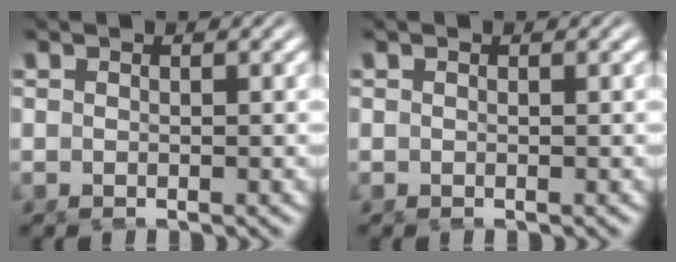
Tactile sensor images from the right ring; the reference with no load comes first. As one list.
[{"total": 0.0}]